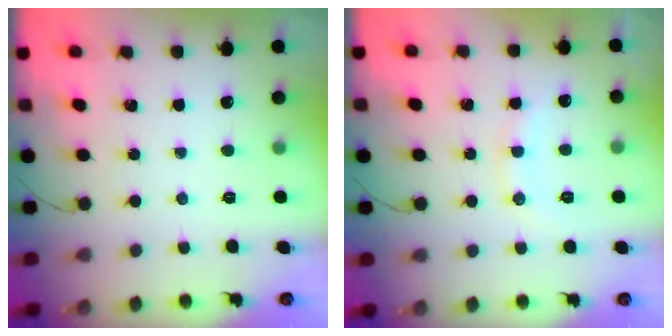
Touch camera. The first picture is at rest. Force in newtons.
{"total": 9.2, "press": 9.2, "slide": 0.9}